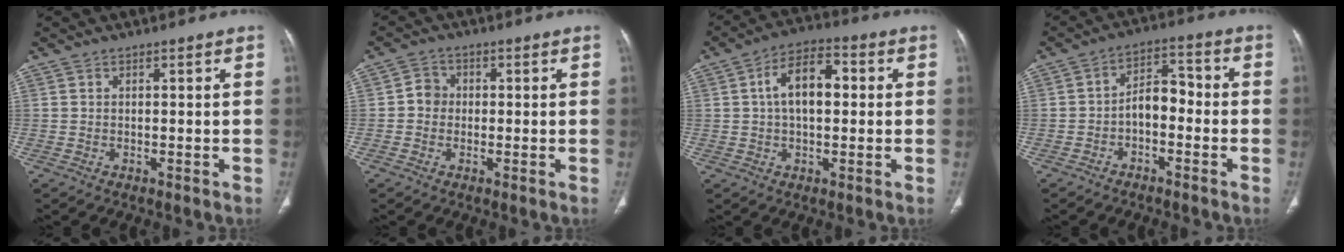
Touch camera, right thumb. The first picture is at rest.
{"total": 3.2, "force": [-0.2, 2.9, 1.1], "torque": [0.000, 0.008, -0.012]}
{"total": 9.8, "force": [1.2, 5.5, 8.0], "torque": [-0.129, 0.024, 0.015]}
{"total": 6.3, "force": [-2.0, 3.9, 4.6], "torque": [-0.059, 0.041, -0.042]}